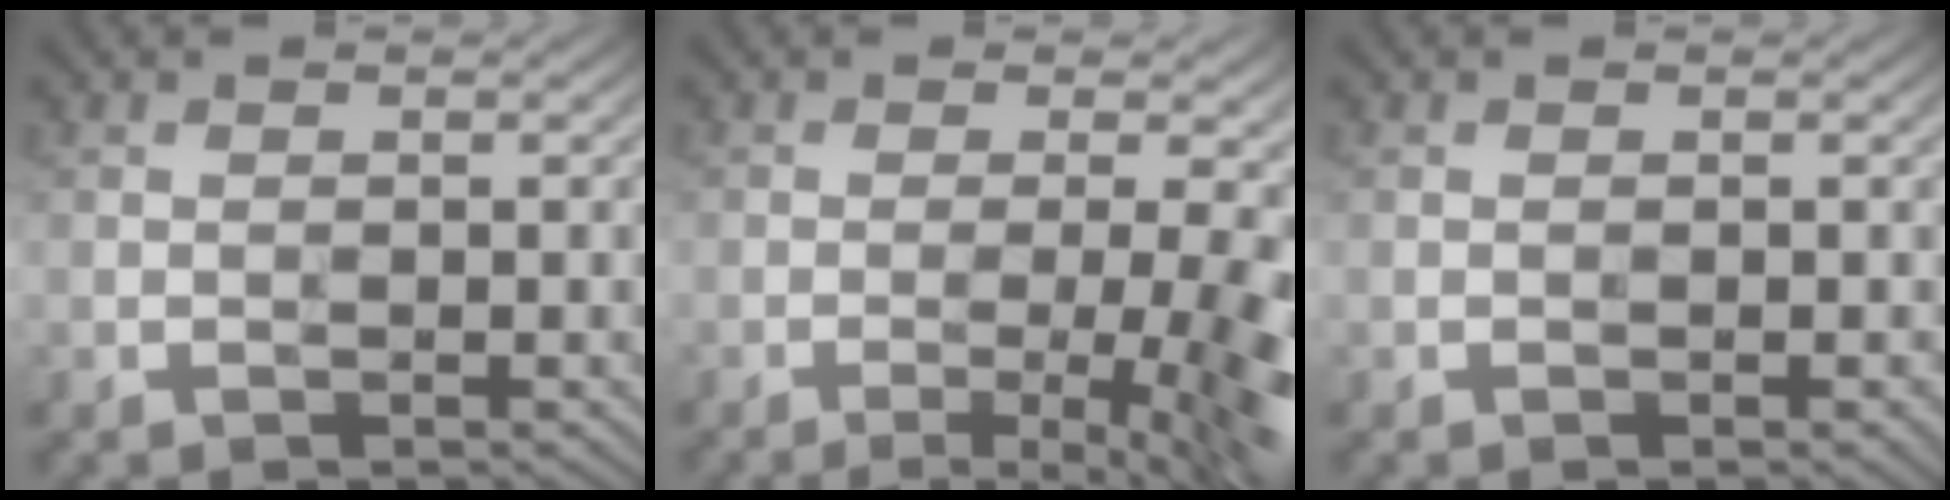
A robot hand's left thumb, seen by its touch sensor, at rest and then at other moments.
{"total": 11.5, "force": [-2.7, 3.2, 10.8], "torque": [-0.116, -0.001, -0.032]}
{"total": 0.5, "force": [-0.2, 0.1, 0.5], "torque": [-0.009, 0.000, -0.003]}